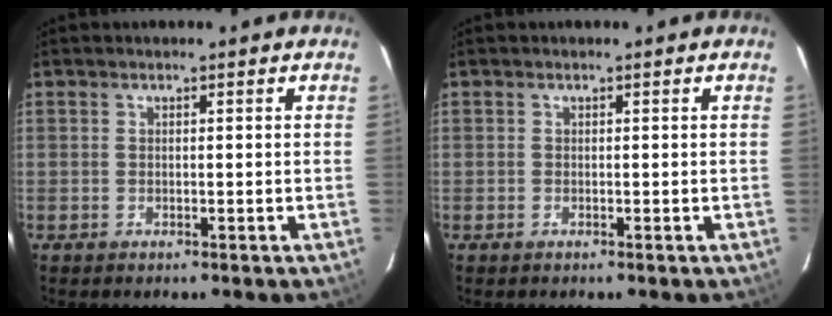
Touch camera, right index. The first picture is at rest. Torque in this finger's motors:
{"motor_torque": [-0.02, 0.02, -0.15, -0.06]}